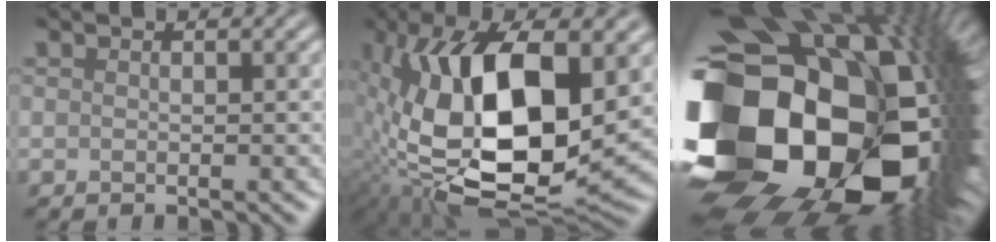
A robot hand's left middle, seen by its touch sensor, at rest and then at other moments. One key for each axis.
{"total": 16.4, "fx": 1.2, "fy": 7.9, "fz": 14.4, "tx": -0.261, "ty": -0.008, "tz": 0.027}
{"total": 21.7, "fx": -2.4, "fy": 14.7, "fz": 15.8, "tx": -0.323, "ty": -0.070, "tz": -0.002}